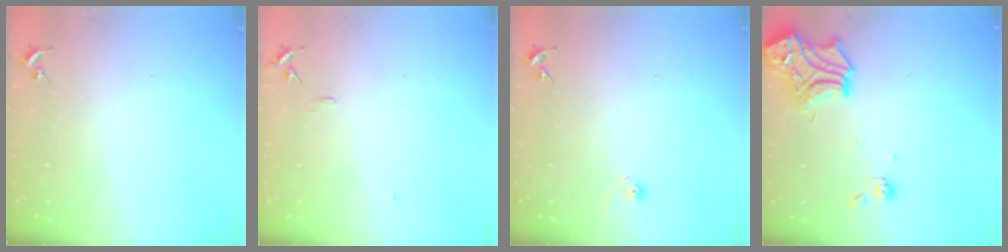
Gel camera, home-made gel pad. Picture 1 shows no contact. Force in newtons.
{"total": 5.8, "press": 5.8, "slide": 0.6}
{"total": 2.8, "press": 2.6, "slide": 1.1}
{"total": 16.2, "press": 16.2, "slide": 1.5}